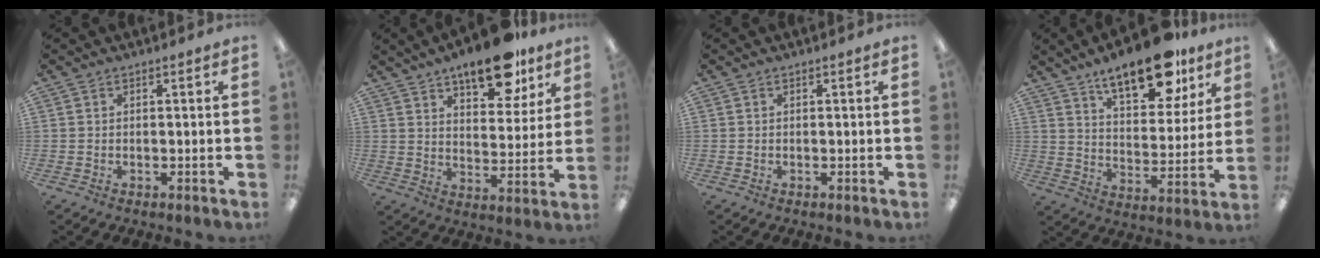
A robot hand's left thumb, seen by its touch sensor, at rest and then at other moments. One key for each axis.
{"total": 14.8, "fx": 10.7, "fy": 5.9, "fz": 8.4, "tx": -0.111, "ty": -0.054, "tz": 0.180}
{"total": 0.0}
{"total": 18.2, "fx": 13.1, "fy": 7.4, "fz": 10.3, "tx": -0.154, "ty": -0.067, "tz": 0.219}